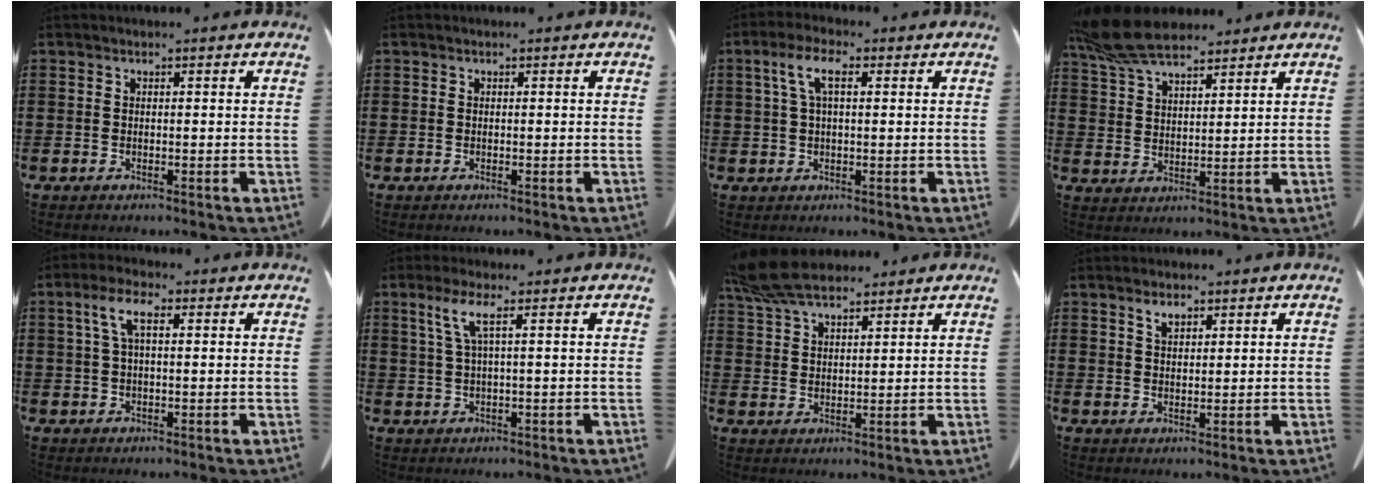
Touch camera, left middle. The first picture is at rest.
{"total": 0.0}
{"total": 5.4, "force": [1.6, 1.9, 4.8], "torque": [-0.108, 0.006, 0.025]}
{"total": 9.4, "force": [7.7, 2.8, 4.6], "torque": [-0.112, -0.012, 0.147]}
{"total": 5.3, "force": [1.6, 1.8, 4.7], "torque": [-0.107, 0.007, 0.025]}
{"total": 4.0, "force": [1.5, 0.1, 3.7], "torque": [-0.086, -0.006, 0.023]}
{"total": 8.1, "force": [6.7, 2.3, 3.9], "torque": [-0.096, -0.008, 0.128]}
{"total": 2.4, "force": [1.7, 0.9, 1.4], "torque": [-0.024, 0.000, 0.029]}